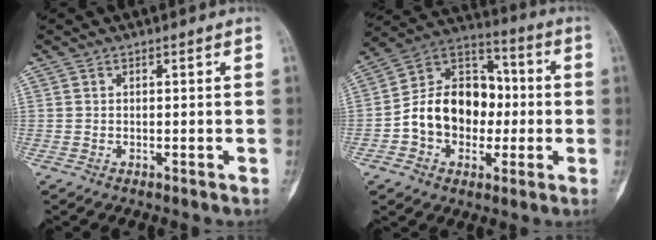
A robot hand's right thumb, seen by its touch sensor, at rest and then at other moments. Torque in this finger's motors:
{"motor_torque": [1.27, 1.08, 0.81, -0.66, 0.09]}